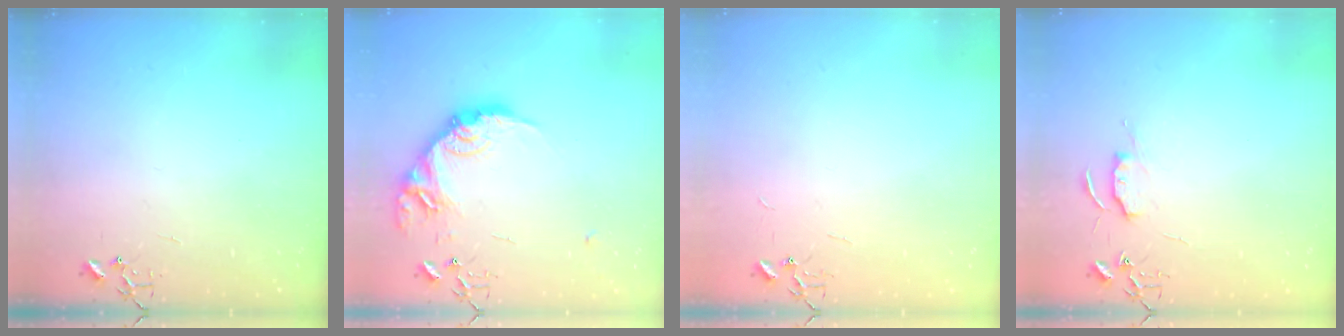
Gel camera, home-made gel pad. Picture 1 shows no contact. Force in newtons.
{"total": 17.6, "press": 17.6, "slide": 0.8}
{"total": 1.8, "press": 1.8, "slide": 0.2}
{"total": 5.7, "press": 5.7, "slide": 0.6}